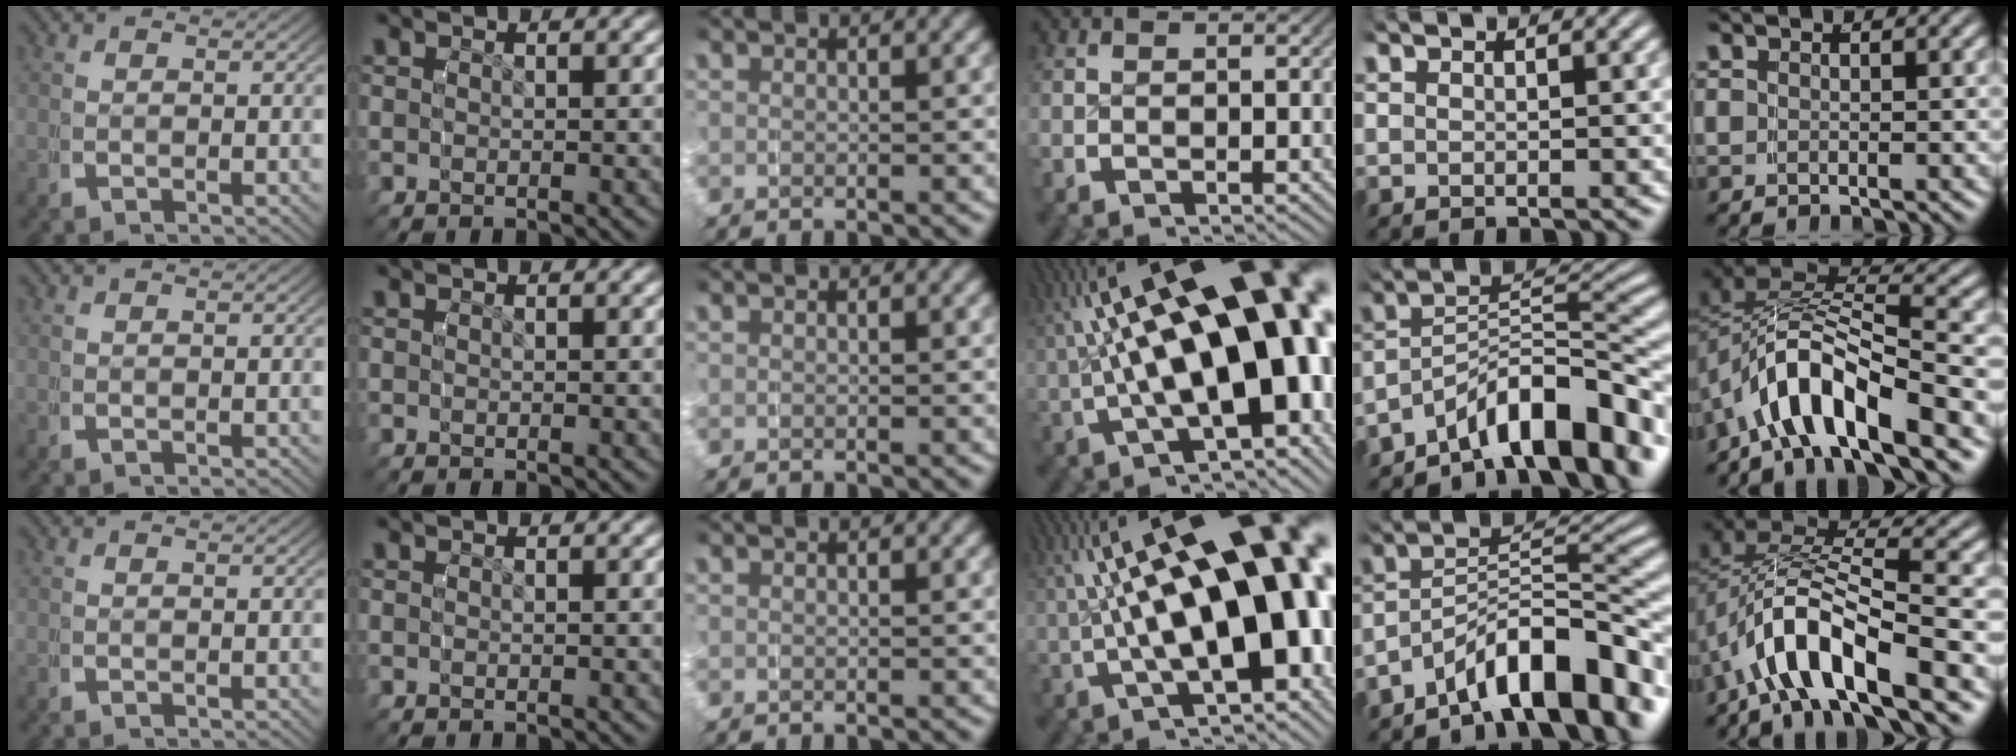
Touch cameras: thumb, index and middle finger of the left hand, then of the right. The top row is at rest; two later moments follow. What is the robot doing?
{"motion": "grasp_and_lifting", "object": "water bottle"}